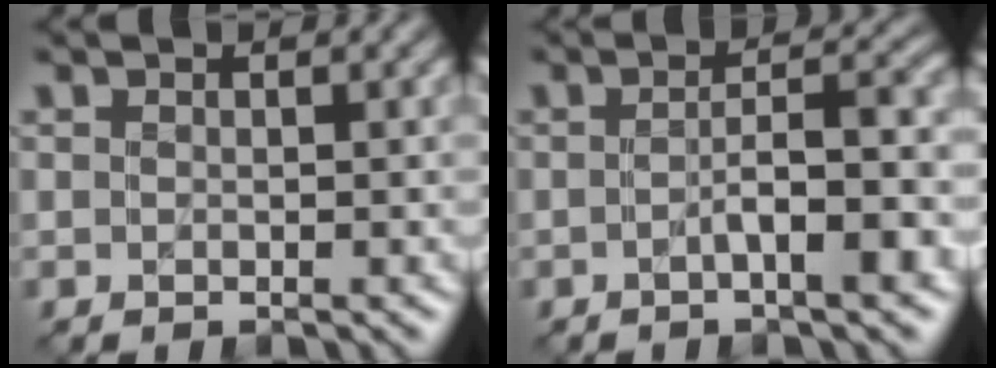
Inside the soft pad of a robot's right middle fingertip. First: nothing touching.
{"total": 5.0, "force": [-1.1, 1.1, 4.8], "torque": [-0.066, 0.012, -0.023]}